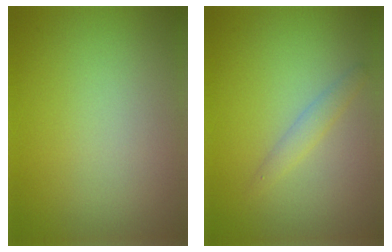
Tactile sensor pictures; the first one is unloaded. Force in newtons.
{"total": 1.4, "press": 1.4, "slide": 0.0}